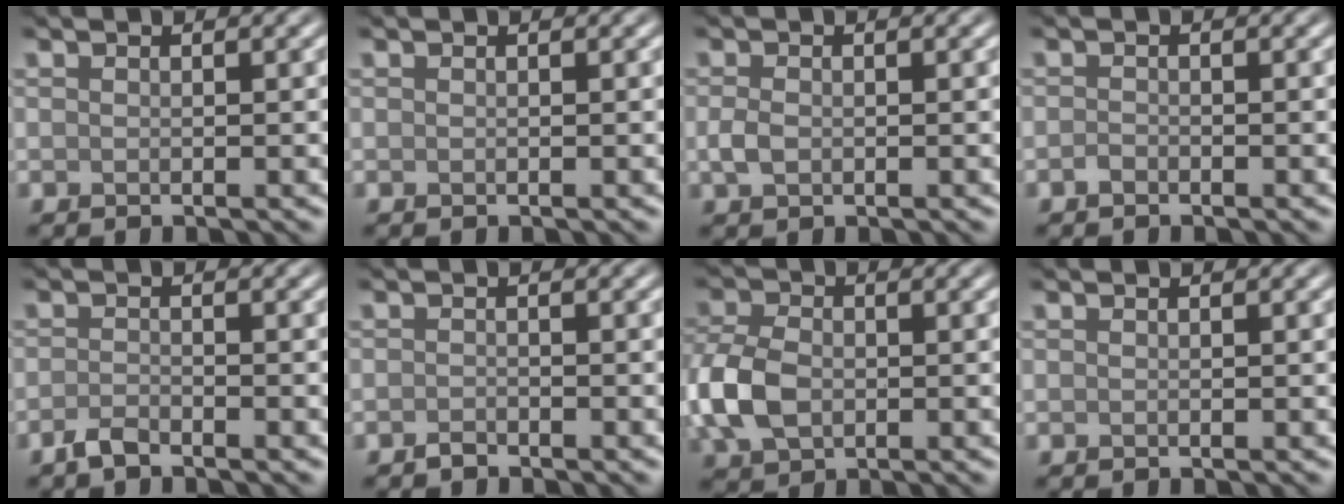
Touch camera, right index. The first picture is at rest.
{"total": 0.0}
{"total": 1.4, "force": [-0.2, 0.9, 1.0], "torque": [-0.023, -0.001, -0.006]}
{"total": 0.7, "force": [-0.5, 0.3, 0.3], "torque": [-0.005, -0.001, -0.011]}
{"total": 1.5, "force": [-1.3, 0.4, 0.8], "torque": [-0.018, 0.002, -0.028]}
{"total": 0.8, "force": [-0.7, 0.2, 0.2], "torque": [-0.003, 0.001, -0.015]}
{"total": 5.8, "force": [-1.2, 3.9, 4.0], "torque": [-0.097, 0.002, -0.031]}
{"total": 0.0}